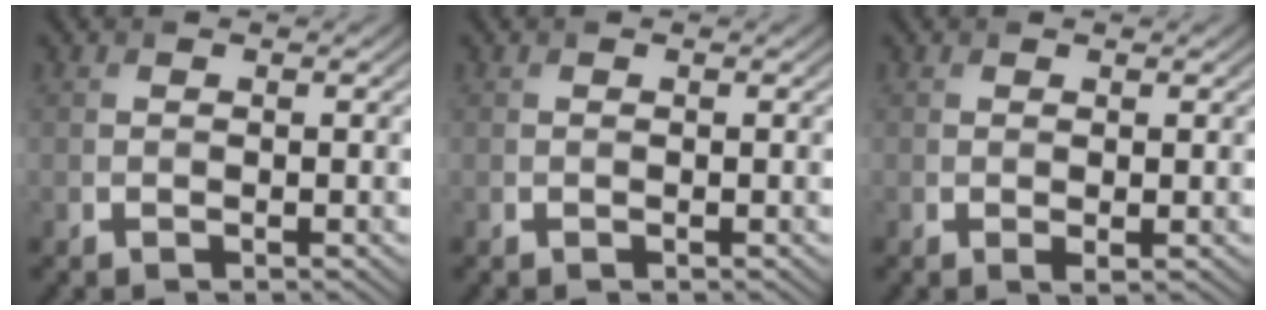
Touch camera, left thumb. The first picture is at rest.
{"total": 0.0}
{"total": 0.6, "force": [0.1, 0.1, 0.5], "torque": [-0.008, -0.003, 0.001]}